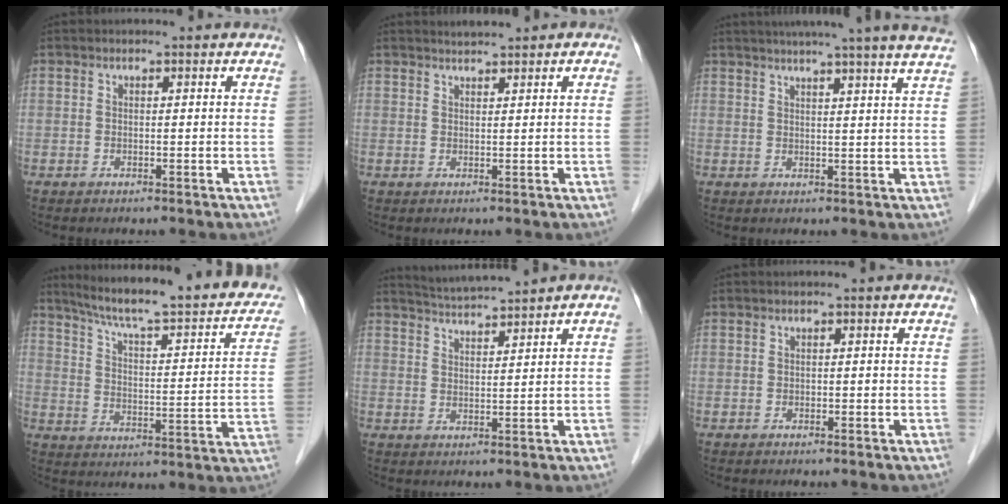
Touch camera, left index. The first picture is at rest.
{"total": 1.4, "force": [1.3, 0.0, 0.3], "torque": [-0.005, 0.010, 0.025]}
{"total": 17.7, "force": [15.3, -1.3, 8.9], "torque": [-0.140, -0.005, 0.183]}
{"total": 26.7, "force": [24.3, 2.0, 11.0], "torque": [-0.171, -0.028, 0.311]}
{"total": 4.3, "force": [4.0, -1.2, 1.0], "torque": [-0.025, 0.008, 0.078]}
{"total": 0.0}